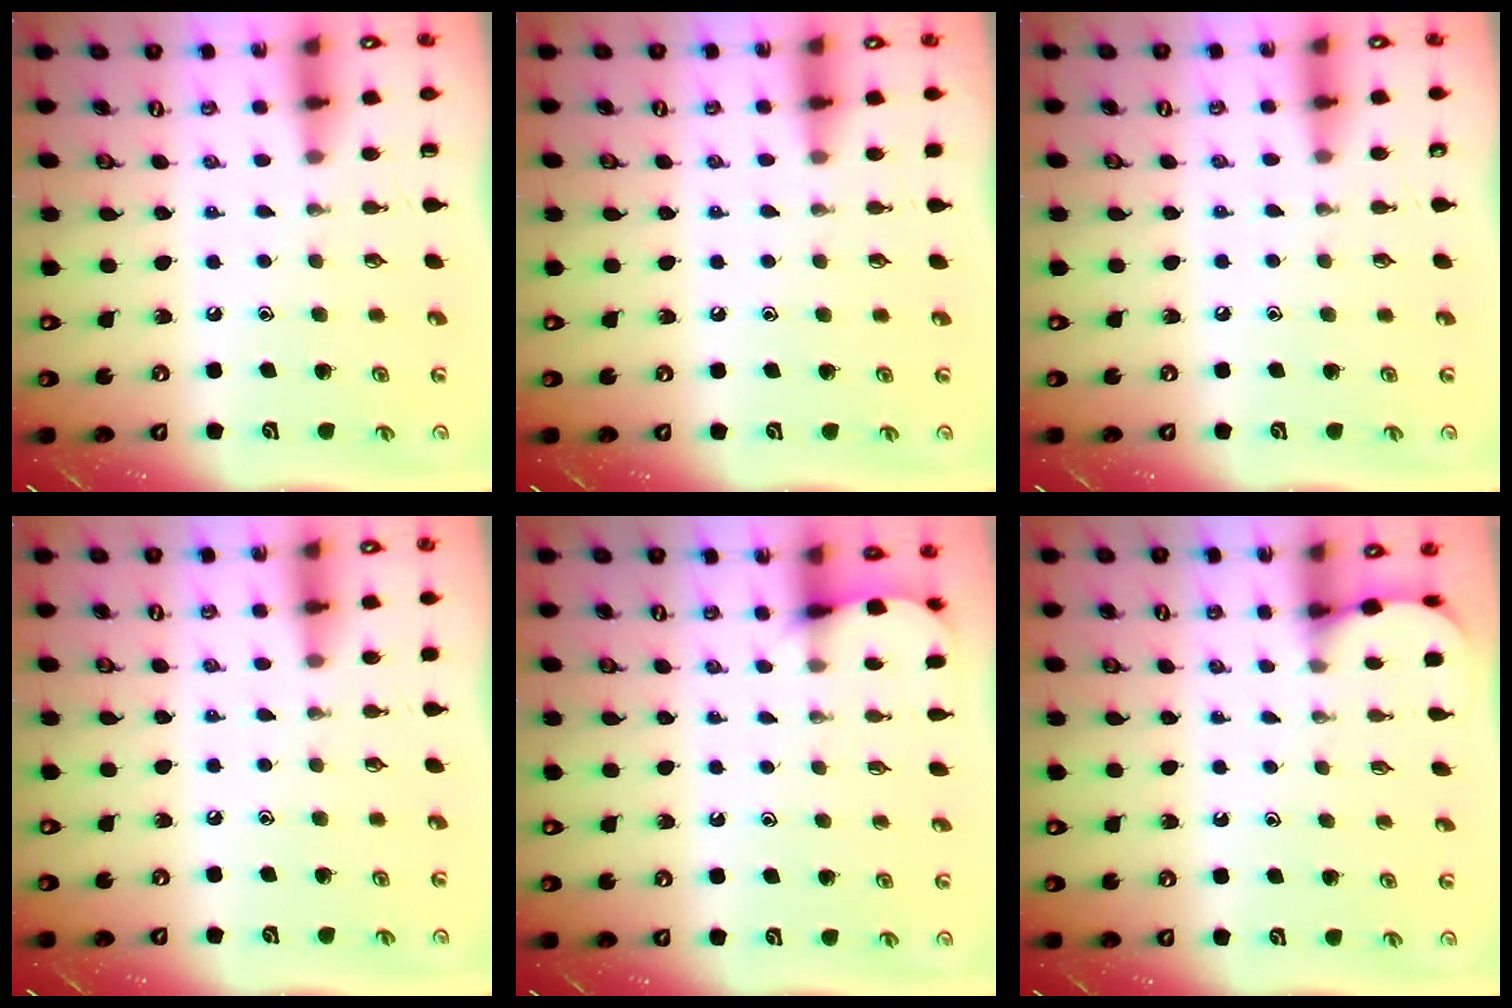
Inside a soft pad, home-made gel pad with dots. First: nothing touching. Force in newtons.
{"total": 3.7, "press": 3.6, "slide": 0.4}
{"total": 4.3, "press": 4.2, "slide": 0.7}
{"total": 3.0, "press": 2.9, "slide": 0.5}
{"total": 3.9, "press": 3.9, "slide": 0.3}
{"total": 1.4, "press": 1.4, "slide": 0.1}